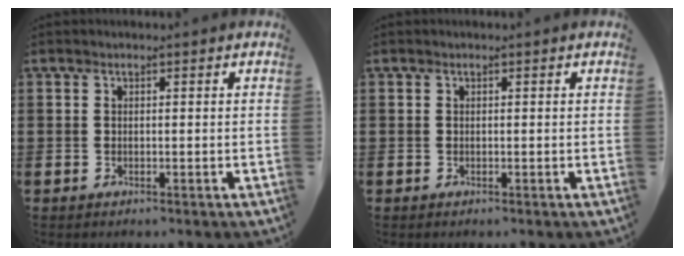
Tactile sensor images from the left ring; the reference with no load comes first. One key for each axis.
{"total": 0.0}